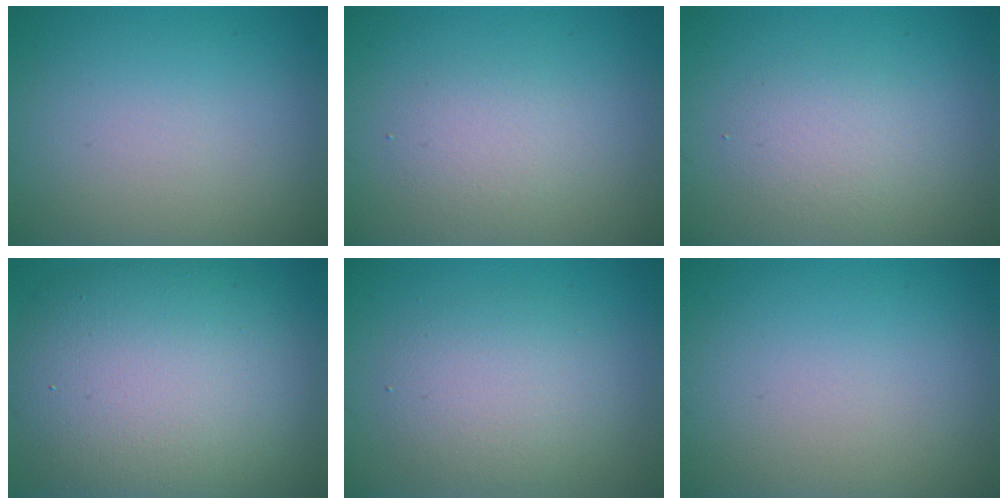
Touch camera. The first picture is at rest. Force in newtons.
{"total": 1.9, "press": 1.9, "slide": 0.2}
{"total": 2.1, "press": 2.1, "slide": 0.1}
{"total": 12.3, "press": 12.3, "slide": 0.9}
{"total": 3.6, "press": 3.6, "slide": 0.1}
{"total": 0.0}